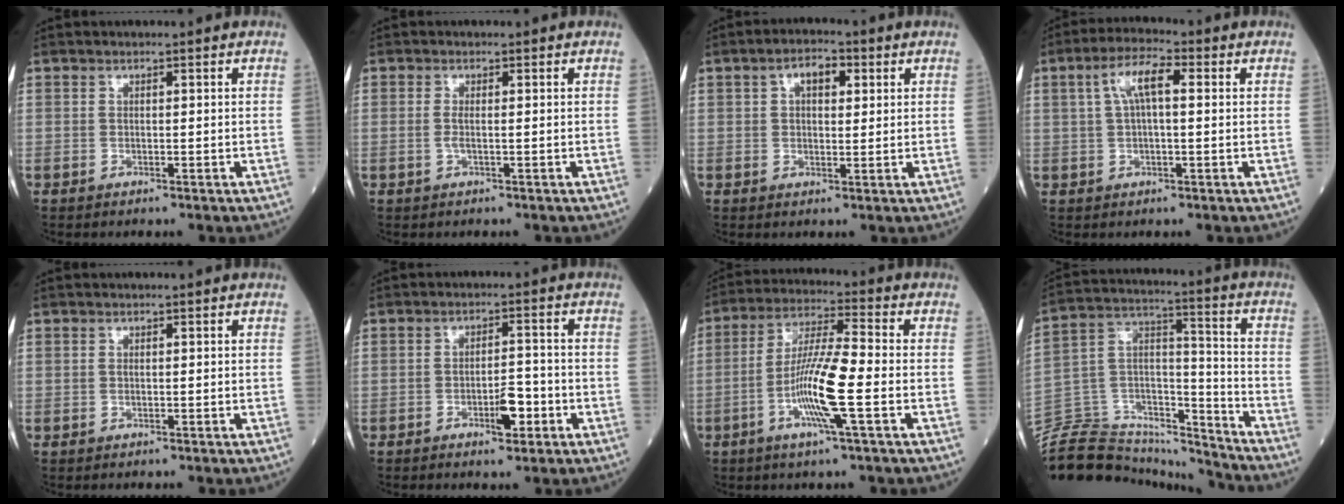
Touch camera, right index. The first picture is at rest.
{"total": 1.3, "force": [-0.1, 0.3, 1.3], "torque": [-0.031, -0.002, -0.003]}
{"total": 4.6, "force": [1.7, 2.3, 3.6], "torque": [-0.056, 0.016, 0.026]}
{"total": 6.2, "force": [1.7, 1.7, 5.7], "torque": [-0.112, 0.026, 0.030]}
{"total": 0.0}
{"total": 4.5, "force": [-2.0, 1.3, 3.8], "torque": [-0.060, 0.003, -0.030]}
{"total": 11.1, "force": [-3.0, 0.0, 10.7], "torque": [-0.206, -0.005, -0.064]}
{"total": 21.4, "force": [-20.6, 4.0, 4.2], "torque": [-0.092, 0.054, -0.337]}